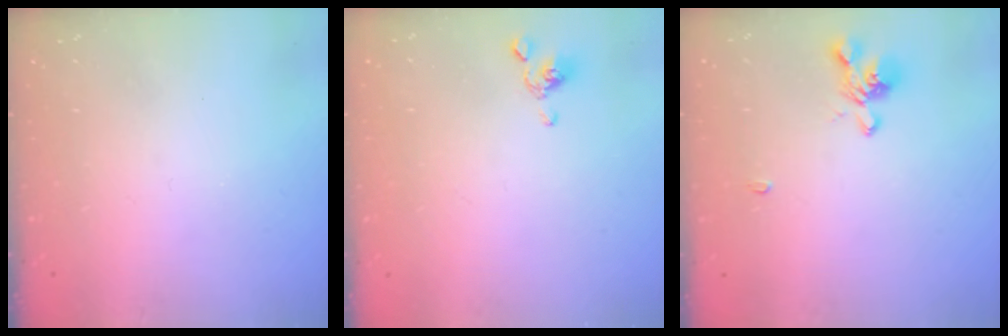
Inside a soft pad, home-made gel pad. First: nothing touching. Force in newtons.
{"total": 2.9, "press": 2.8, "slide": 0.6}
{"total": 1.0, "press": 0.1, "slide": 1.0}